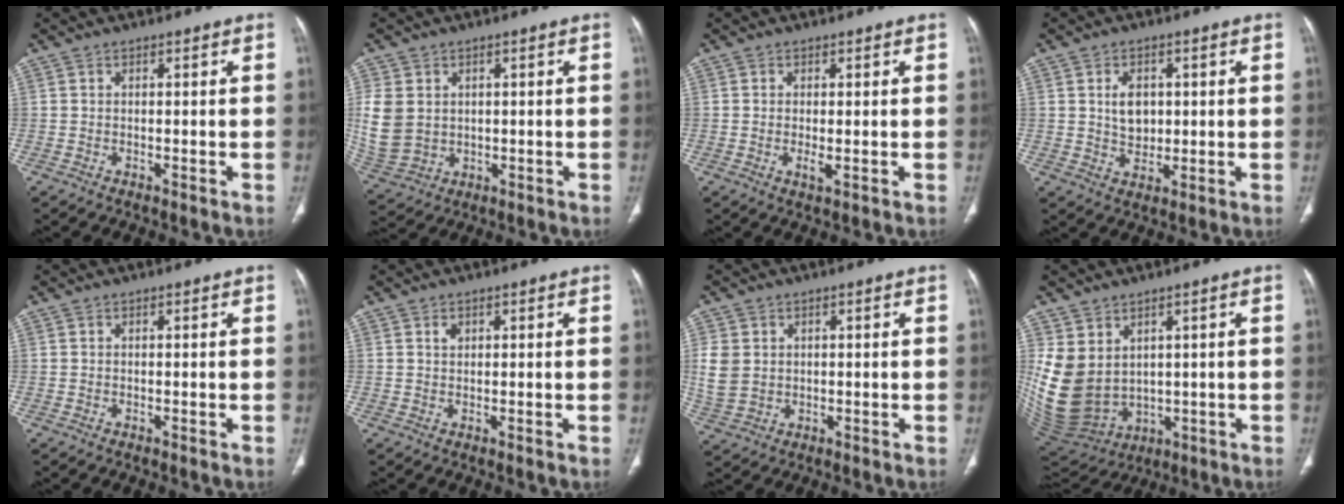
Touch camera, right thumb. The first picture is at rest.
{"total": 9.8, "force": [1.3, 7.9, 5.6], "torque": [-0.116, -0.006, 0.041]}
{"total": 2.0, "force": [-0.3, 0.7, 1.8], "torque": [-0.038, -0.006, -0.004]}
{"total": 5.3, "force": [1.0, 3.9, 3.5], "torque": [-0.039, -0.007, 0.021]}
{"total": 0.0}
{"total": 1.3, "force": [0.7, 0.9, 0.6], "torque": [-0.005, -0.003, 0.012]}
{"total": 6.3, "force": [1.1, 5.2, 3.4], "torque": [-0.067, -0.002, 0.030]}
{"total": 14.9, "force": [2.6, 11.4, 9.3], "torque": [-0.192, -0.018, 0.090]}